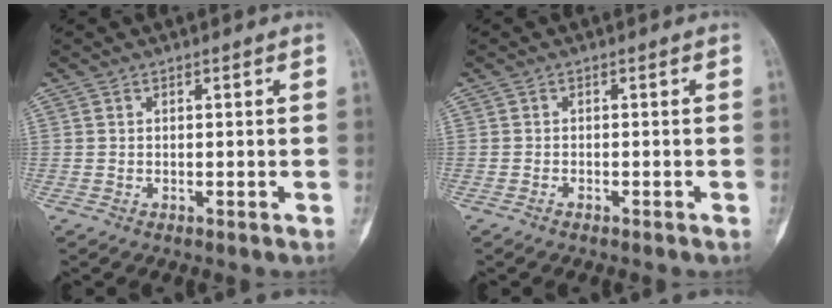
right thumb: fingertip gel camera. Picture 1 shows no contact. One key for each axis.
{"total": 0.7, "fx": -0.6, "fy": 0.2, "fz": 0.4, "tx": -0.010, "ty": 0.005, "tz": -0.011}